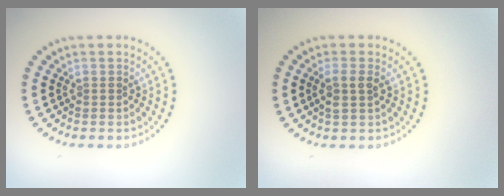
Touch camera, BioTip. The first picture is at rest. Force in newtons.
{"total": 1.8, "press": 1.7, "slide": 0.8}